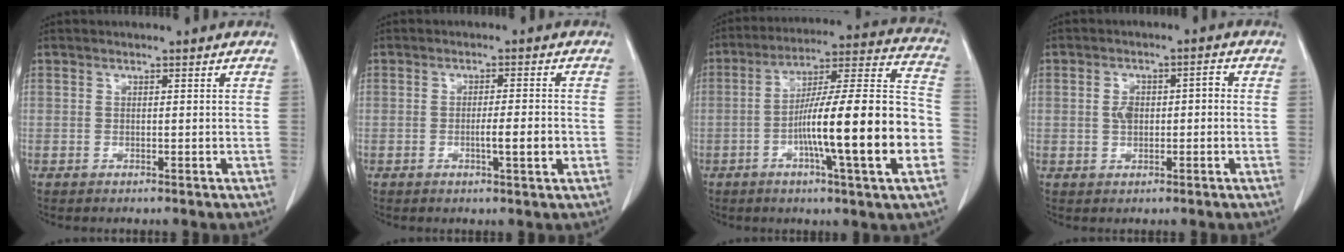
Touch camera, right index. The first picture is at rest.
{"total": 4.1, "force": [-1.1, 0.2, 4.0], "torque": [-0.062, -0.003, -0.016]}
{"total": 21.0, "force": [-5.4, 0.8, 20.2], "torque": [-0.287, 0.012, -0.086]}
{"total": 4.1, "force": [-0.1, 2.3, 3.5], "torque": [-0.065, 0.019, 0.000]}